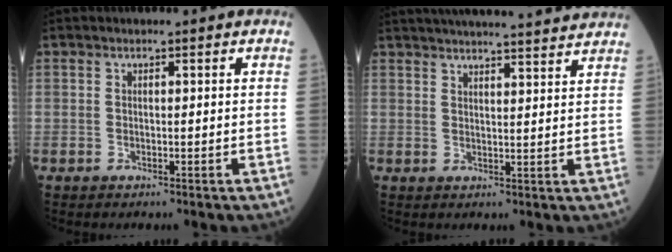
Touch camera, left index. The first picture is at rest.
{"total": 19.7, "force": [18.4, 1.0, 7.0], "torque": [-0.105, 0.012, 0.242]}